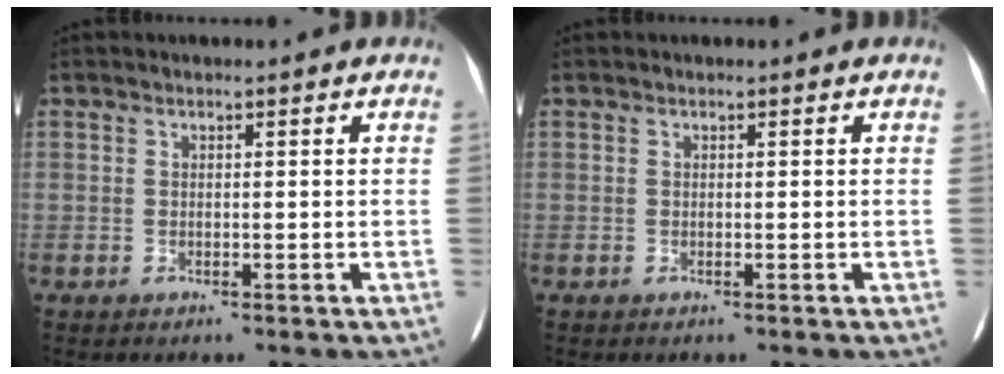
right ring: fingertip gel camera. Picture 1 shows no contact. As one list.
[{"total": 0.0}]